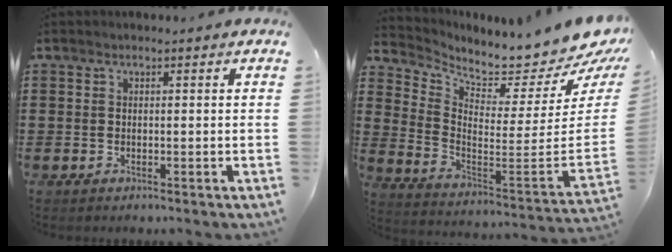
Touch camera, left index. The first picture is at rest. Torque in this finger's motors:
{"motor_torque": [2.14, 0.00, 0.17, 0.01]}